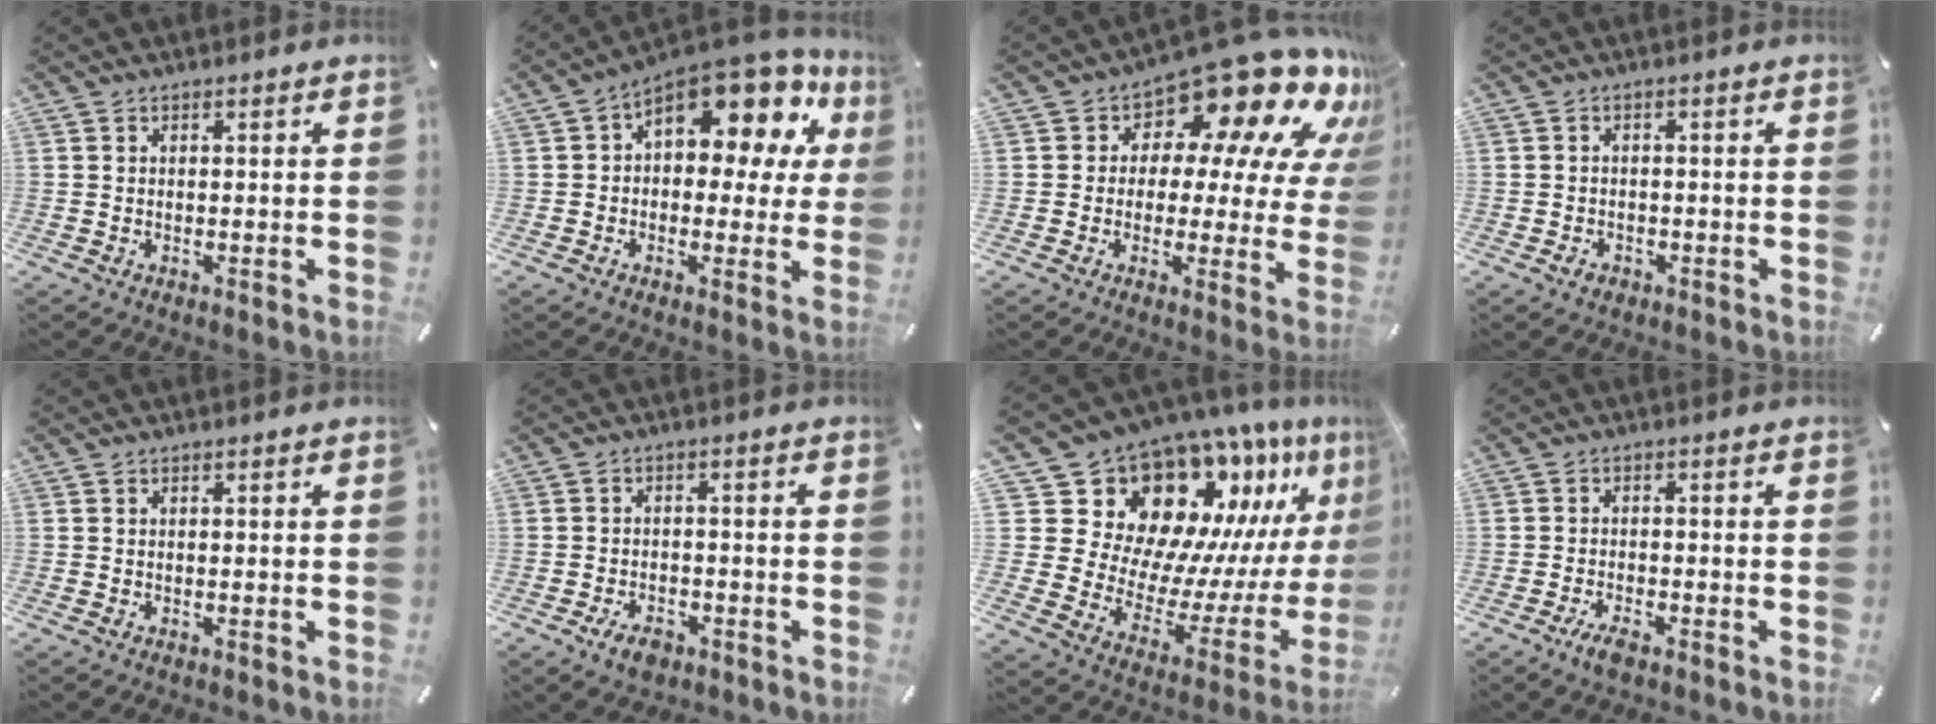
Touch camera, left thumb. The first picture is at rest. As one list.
[{"total": 14.4, "force": [8.1, 7.4, 9.2], "torque": [-0.128, -0.070, 0.138]}, {"total": 15.0, "force": [11.2, 6.8, 7.4], "torque": [-0.110, -0.105, 0.186]}, {"total": 2.0, "force": [-1.1, 1.6, 0.7], "torque": [-0.012, 0.006, -0.023]}, {"total": 0.0}, {"total": 4.5, "force": [-2.7, 2.7, 2.3], "torque": [-0.049, 0.011, -0.051]}, {"total": 19.4, "force": [15.8, 9.4, 6.2], "torque": [-0.080, -0.175, 0.290]}, {"total": 3.1, "force": [-2.2, 1.1, 1.8], "torque": [-0.043, 0.006, -0.045]}]